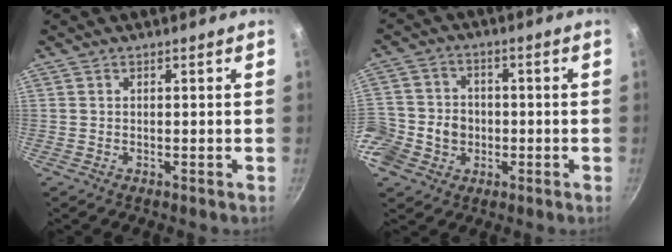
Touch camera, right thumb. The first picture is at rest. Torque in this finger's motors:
{"motor_torque": [1.41, 1.39, 0.95, -0.77, 0.09]}